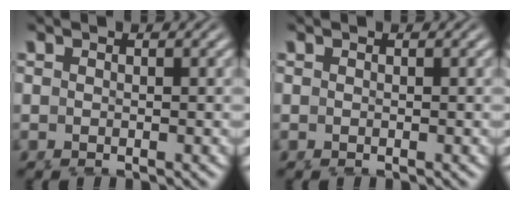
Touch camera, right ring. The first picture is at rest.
{"total": 0.0}